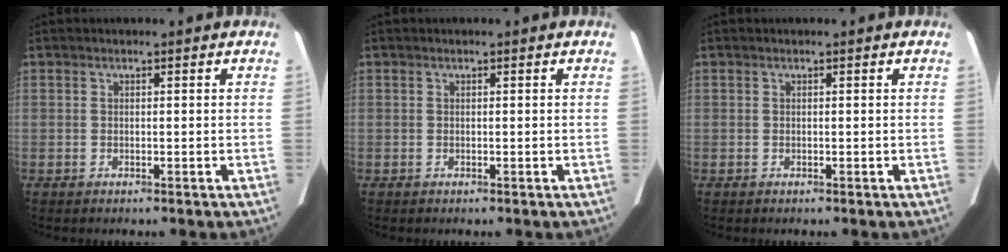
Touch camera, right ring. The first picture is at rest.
{"total": 0.0}
{"total": 0.0}